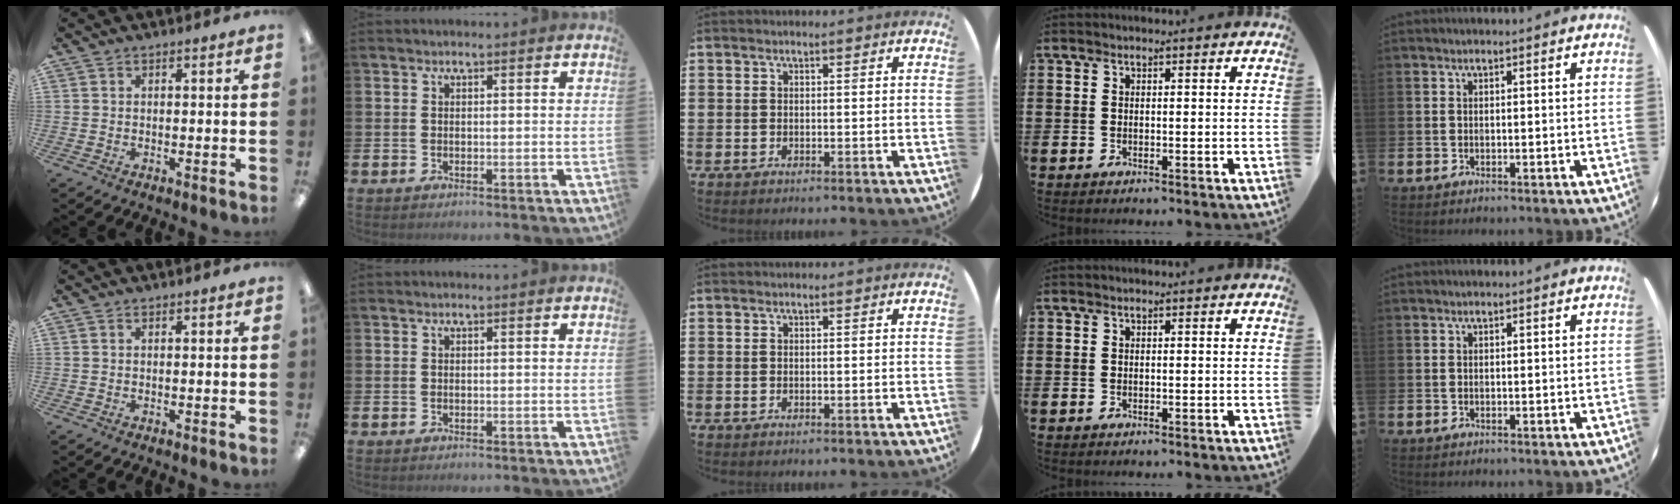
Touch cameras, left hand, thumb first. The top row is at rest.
{}